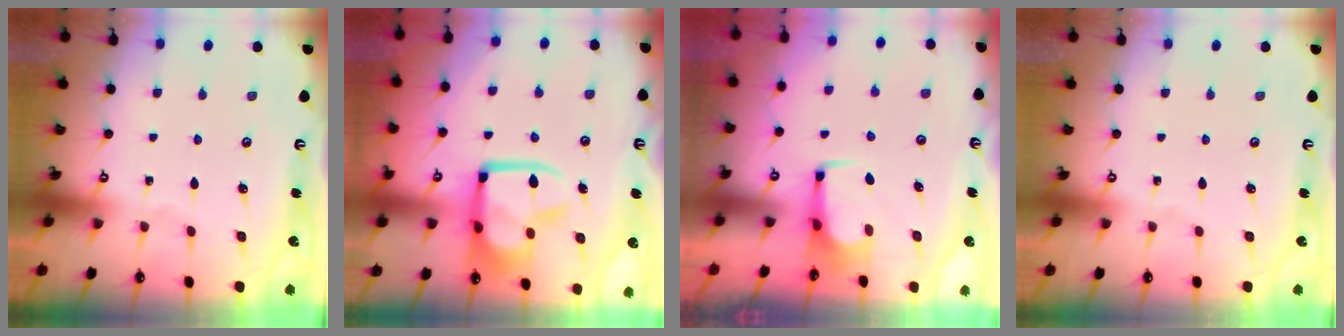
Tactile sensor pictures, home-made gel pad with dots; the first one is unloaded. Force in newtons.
{"total": 15.9, "press": 15.8, "slide": 1.8}
{"total": 0.0}
{"total": 0.0}